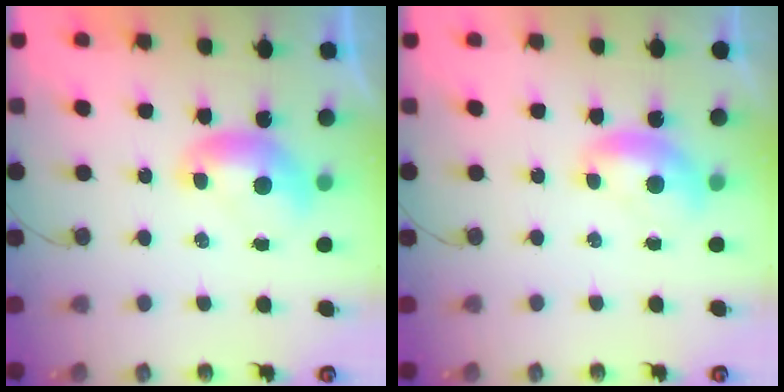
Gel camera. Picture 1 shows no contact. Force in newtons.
{"total": 1.1, "press": 0.8, "slide": 0.8}